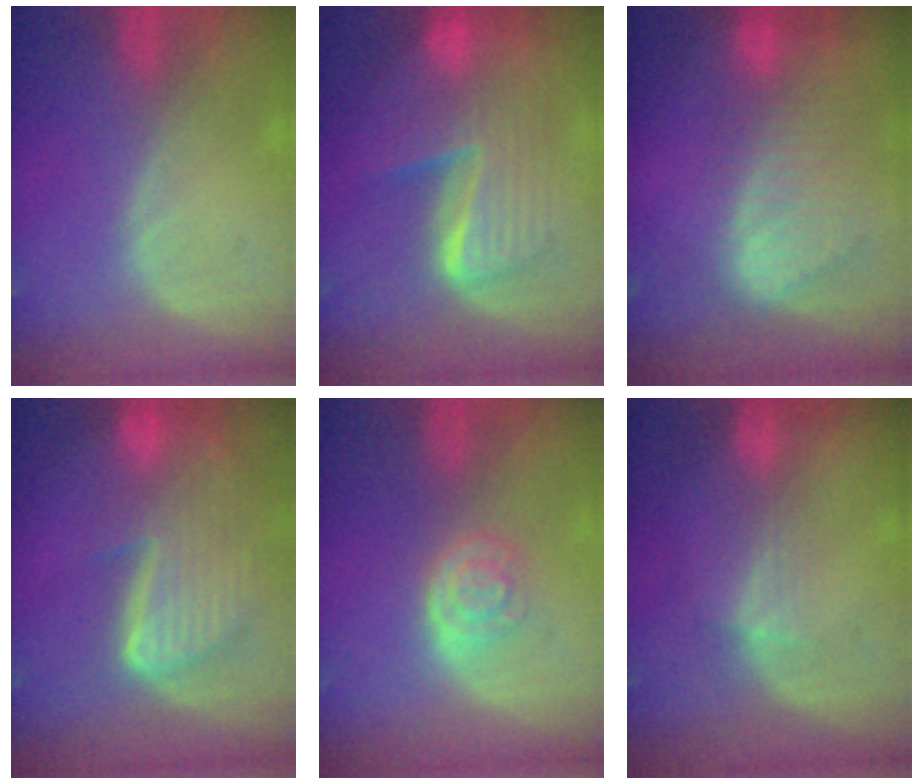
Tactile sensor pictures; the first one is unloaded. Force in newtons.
{"total": 10.3, "press": 10.2, "slide": 1.0}
{"total": 10.3, "press": 8.7, "slide": 5.6}
{"total": 9.8, "press": 8.3, "slide": 5.3}
{"total": 4.0, "press": 3.6, "slide": 1.7}
{"total": 3.0, "press": 2.8, "slide": 1.1}